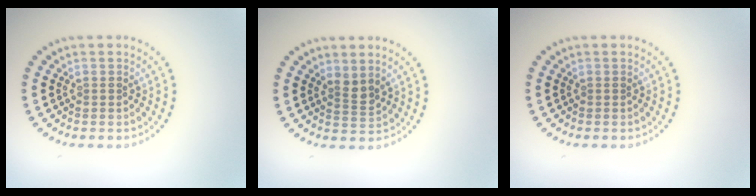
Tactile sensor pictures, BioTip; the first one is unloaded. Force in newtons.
{"total": 1.6, "press": 1.2, "slide": 1.1}
{"total": 0.0}